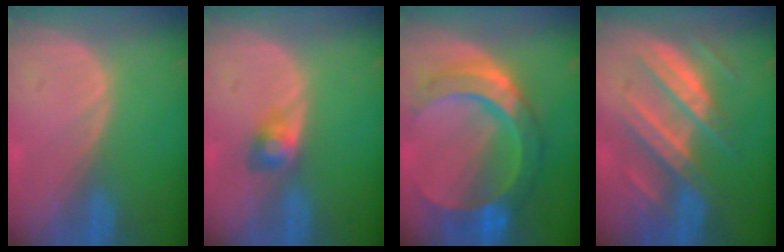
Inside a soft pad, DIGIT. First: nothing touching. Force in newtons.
{"total": 2.7, "press": 2.7, "slide": 0.1}
{"total": 11.0, "press": 11.0, "slide": 0.9}
{"total": 9.3, "press": 9.2, "slide": 0.8}